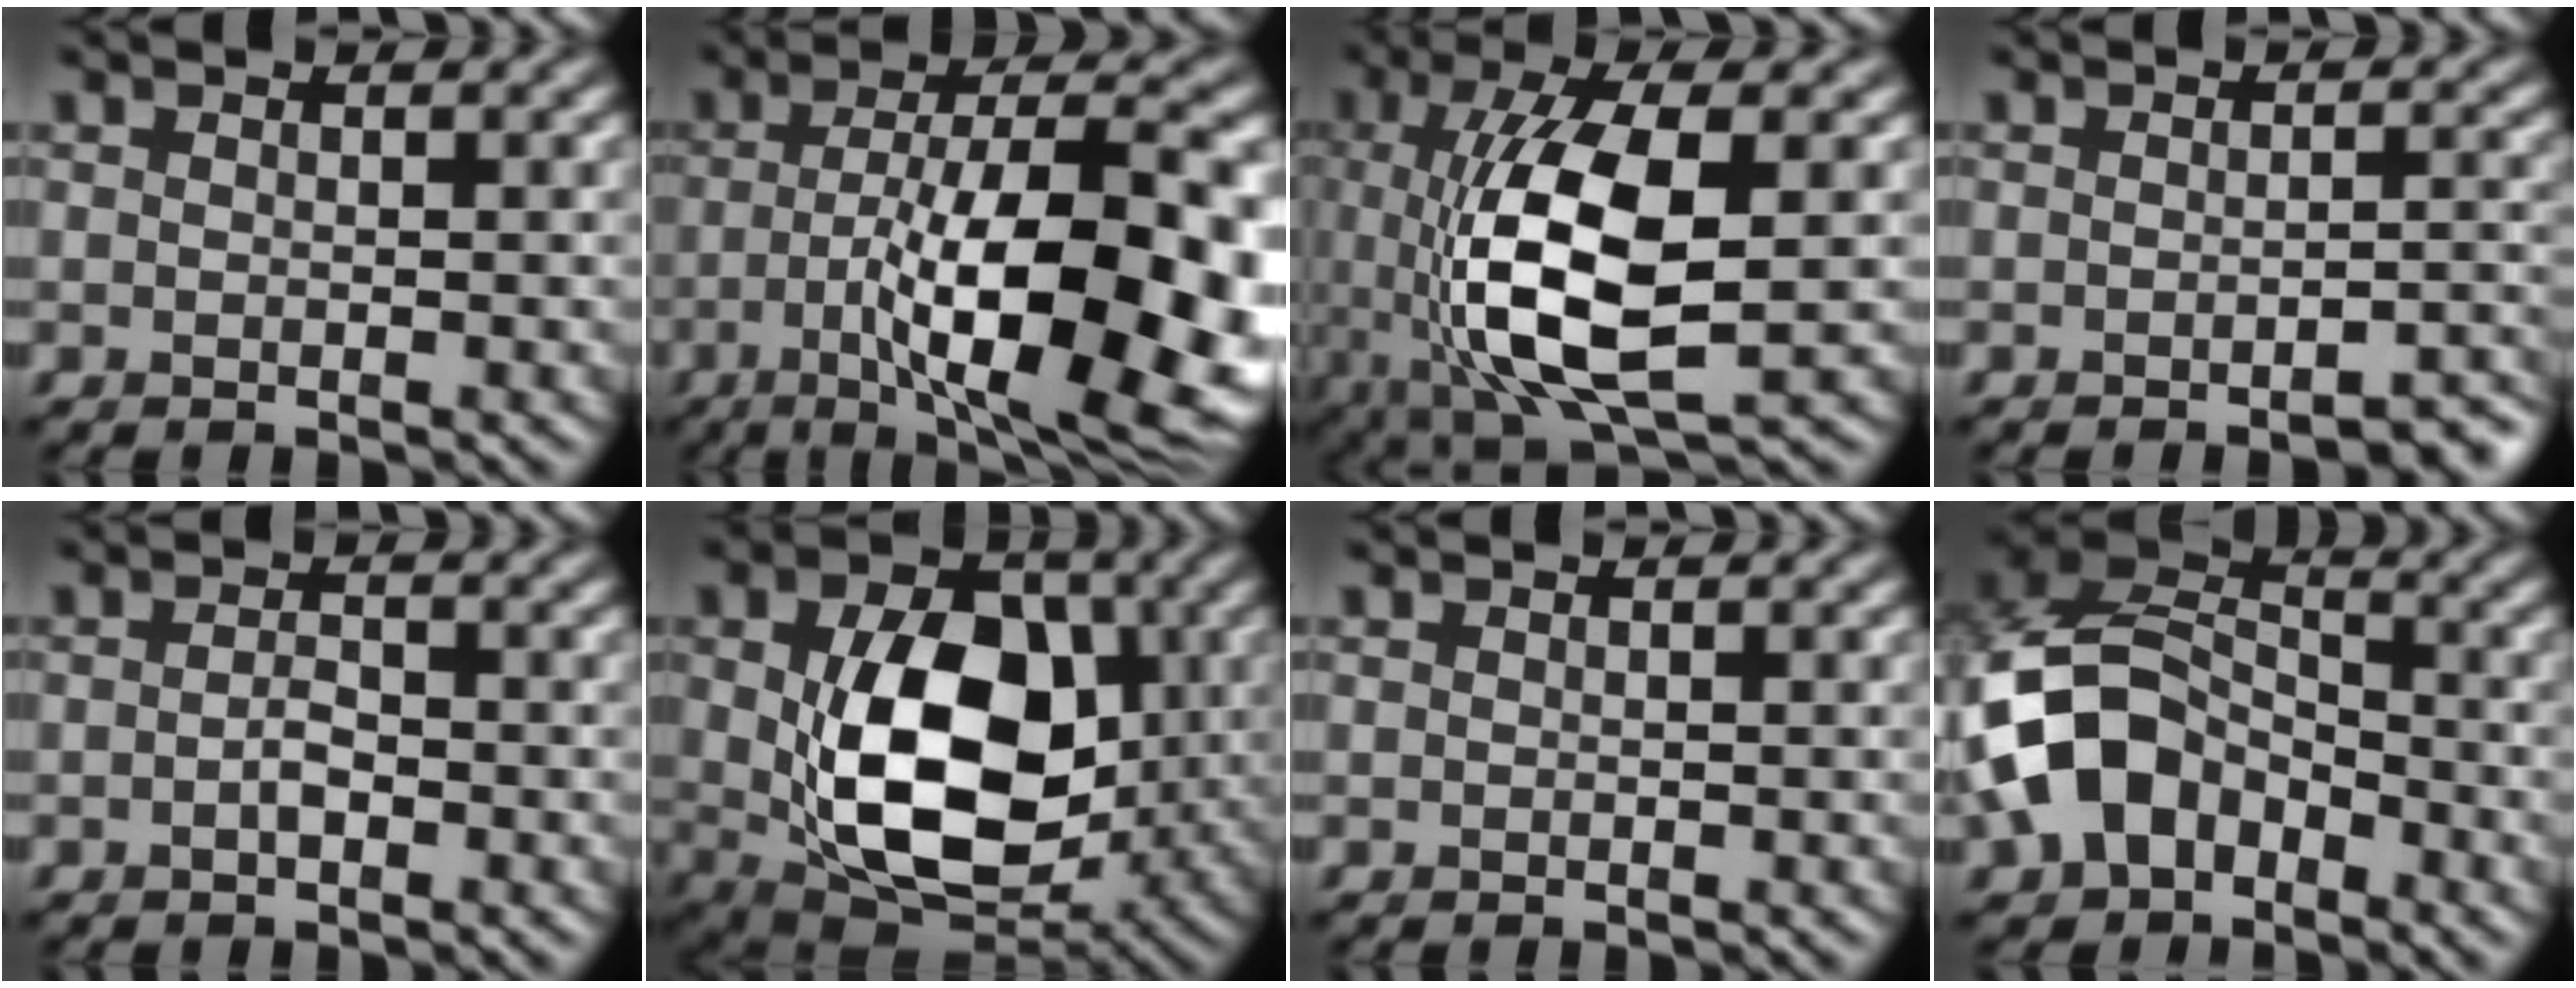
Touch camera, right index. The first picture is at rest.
{"total": 14.2, "force": [-2.9, 4.4, 13.2], "torque": [-0.184, 0.002, -0.048]}
{"total": 9.6, "force": [-0.6, 3.4, 8.9], "torque": [-0.179, -0.007, -0.009]}
{"total": 3.1, "force": [-2.4, 0.6, 1.9], "torque": [-0.015, 0.009, -0.035]}
{"total": 1.3, "force": [-0.5, 0.5, 1.1], "torque": [-0.023, 0.001, -0.011]}
{"total": 11.5, "force": [0.0, 7.7, 8.5], "torque": [-0.156, -0.023, 0.015]}
{"total": 0.0}
{"total": 8.8, "force": [-3.1, 6.3, 5.4], "torque": [-0.108, 0.009, -0.077]}